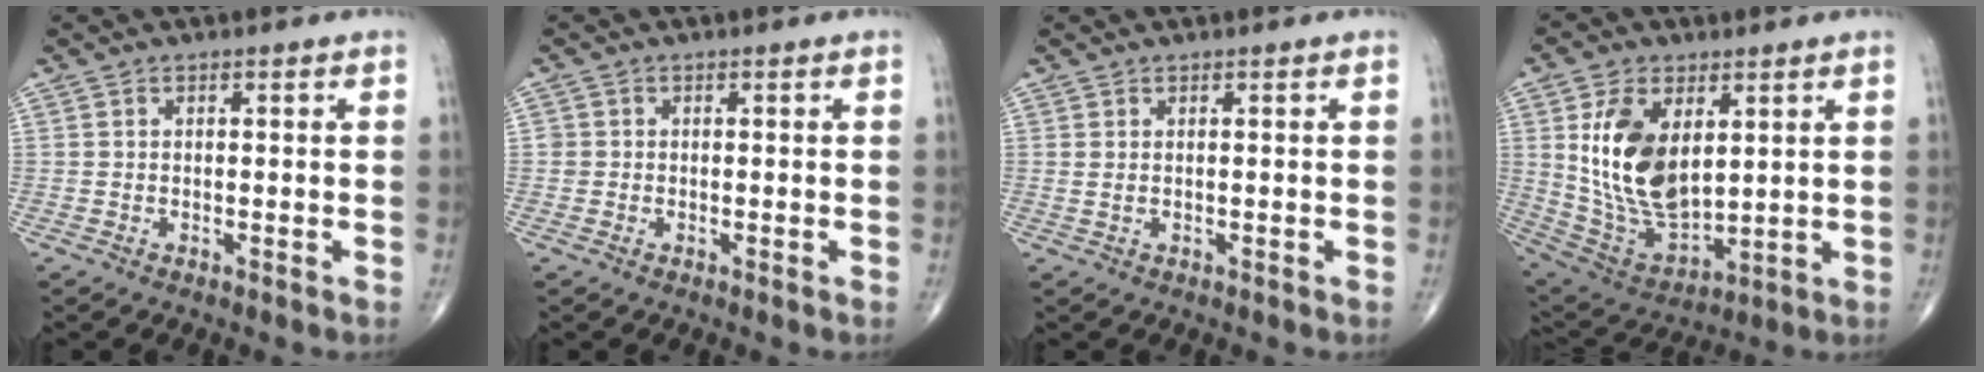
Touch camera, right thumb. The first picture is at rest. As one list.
[{"total": 1.1, "force": [0.0, 1.1, 0.1], "torque": [0.005, 0.003, 0.000]}, {"total": 0.9, "force": [0.4, 0.3, 0.7], "torque": [-0.022, 0.004, 0.011]}, {"total": 16.7, "force": [4.0, 9.7, 13.1], "torque": [-0.227, -0.023, 0.094]}]